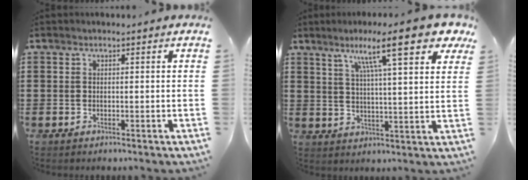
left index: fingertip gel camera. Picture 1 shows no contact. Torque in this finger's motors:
{"motor_torque": [2.14, 0.00, 0.69, 0.21]}